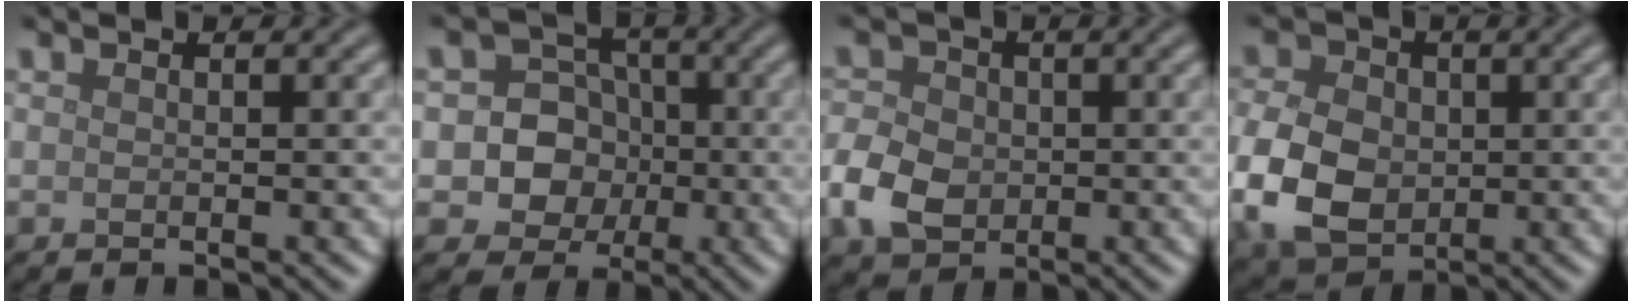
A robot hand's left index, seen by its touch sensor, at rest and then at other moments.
{"total": 6.8, "force": [-0.8, 6.3, 2.3], "torque": [-0.023, 0.026, -0.037]}
{"total": 5.0, "force": [-1.3, 3.9, 2.9], "torque": [-0.064, 0.001, -0.035]}
{"total": 9.0, "force": [-1.3, 6.6, 5.9], "torque": [-0.146, -0.006, -0.037]}